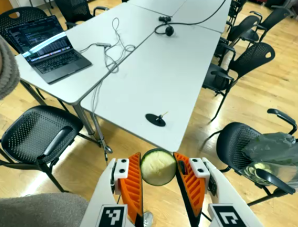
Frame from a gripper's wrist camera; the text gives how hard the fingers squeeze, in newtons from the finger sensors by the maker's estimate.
{"total": 9.5, "left": 9.4, "right": 9.7}